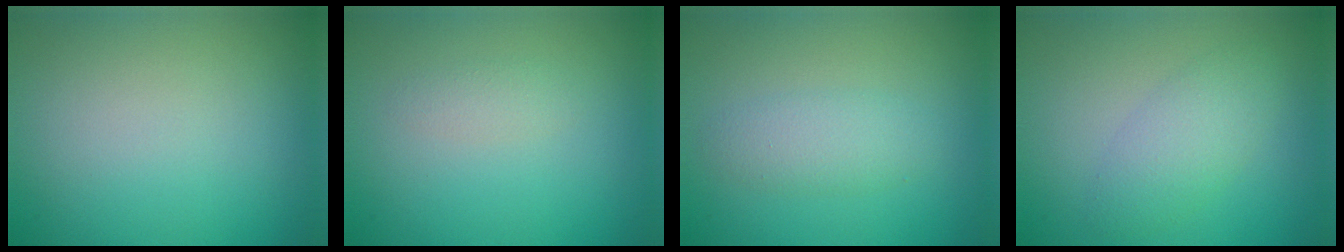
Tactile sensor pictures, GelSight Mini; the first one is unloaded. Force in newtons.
{"total": 1.0, "press": 1.0, "slide": 0.1}
{"total": 2.3, "press": 2.3, "slide": 0.1}
{"total": 3.0, "press": 3.0, "slide": 0.0}